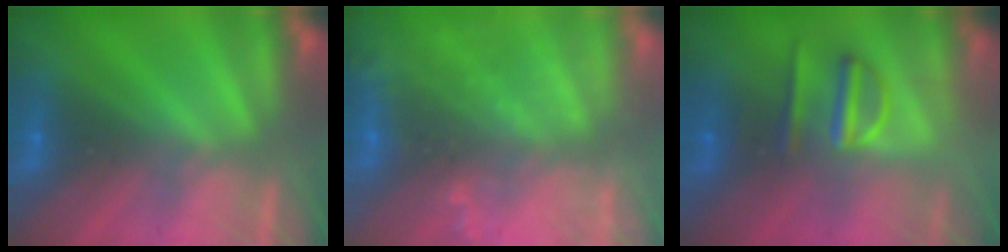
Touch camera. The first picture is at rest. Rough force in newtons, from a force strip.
{"total": 8.3}
{"total": 2.9}